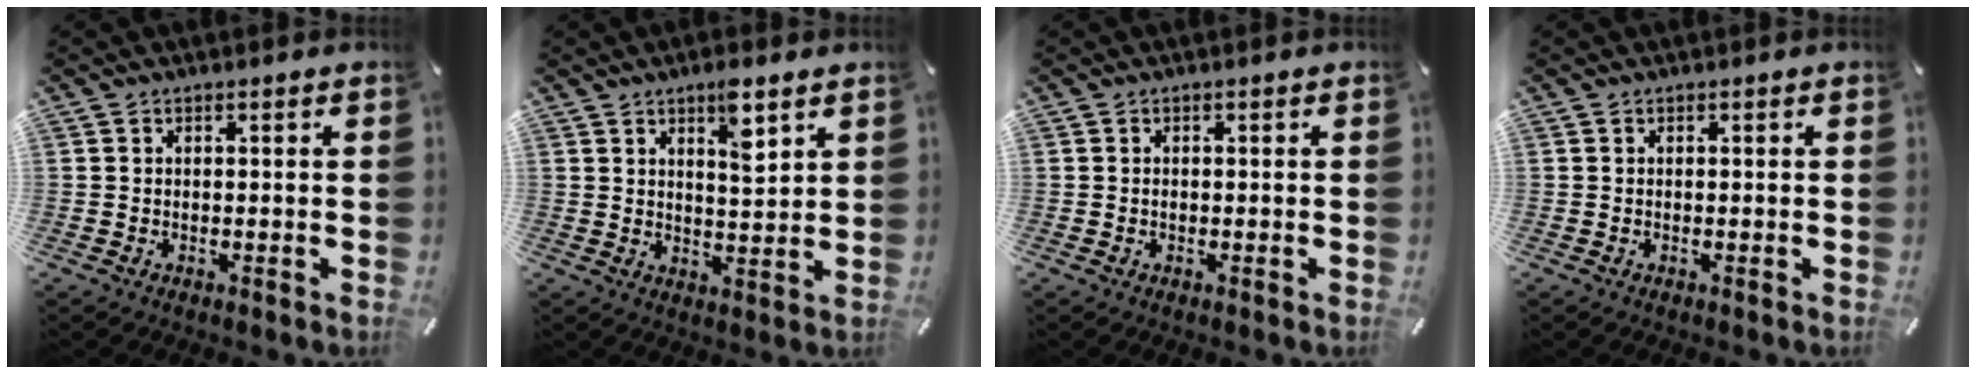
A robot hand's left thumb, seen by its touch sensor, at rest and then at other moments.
{"total": 6.6, "force": [4.3, 1.9, 4.6], "torque": [-0.062, -0.028, 0.067]}
{"total": 0.7, "force": [-0.1, 0.4, 0.5], "torque": [-0.012, 0.000, -0.002]}
{"total": 0.0}